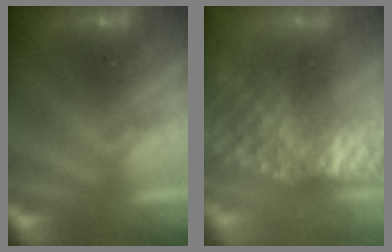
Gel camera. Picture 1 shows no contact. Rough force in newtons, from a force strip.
{"total": 6.6}